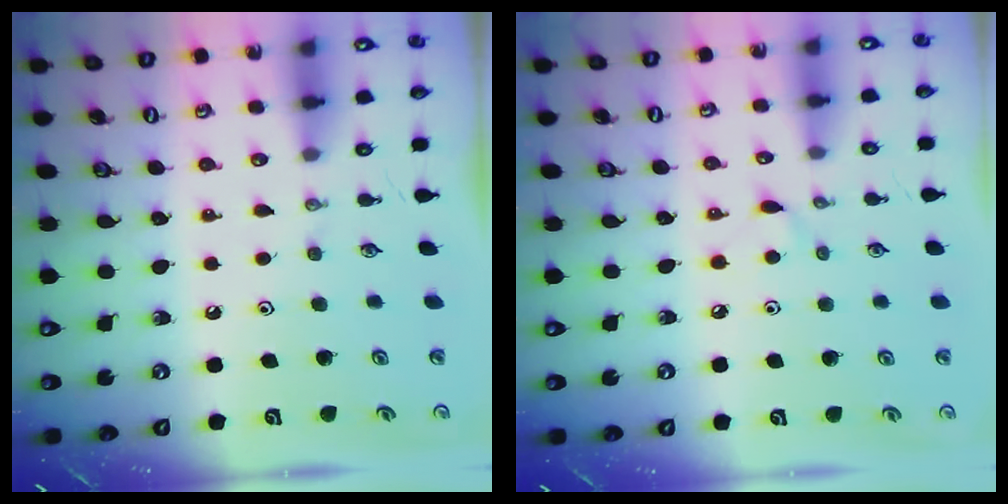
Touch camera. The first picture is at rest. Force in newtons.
{"total": 4.5, "press": 4.5, "slide": 0.5}